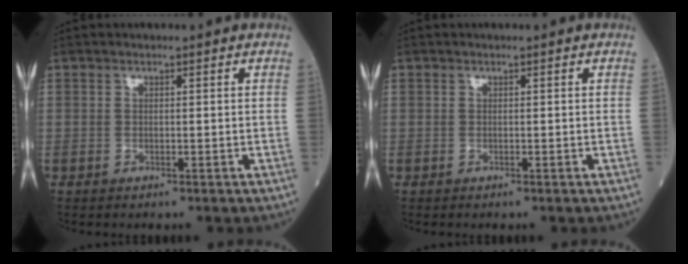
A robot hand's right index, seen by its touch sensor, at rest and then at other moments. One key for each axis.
{"total": 0.0}